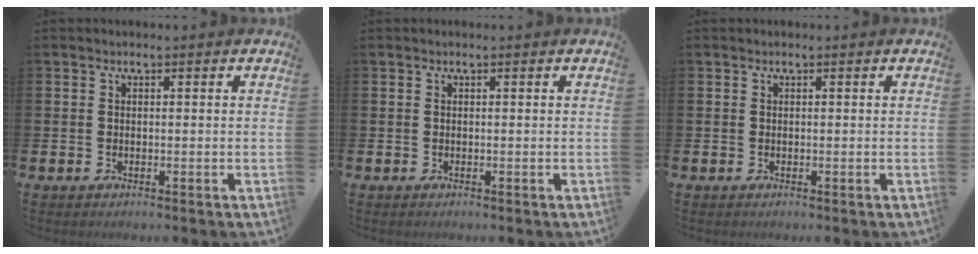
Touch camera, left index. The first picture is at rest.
{"total": 0.0}
{"total": 0.0}